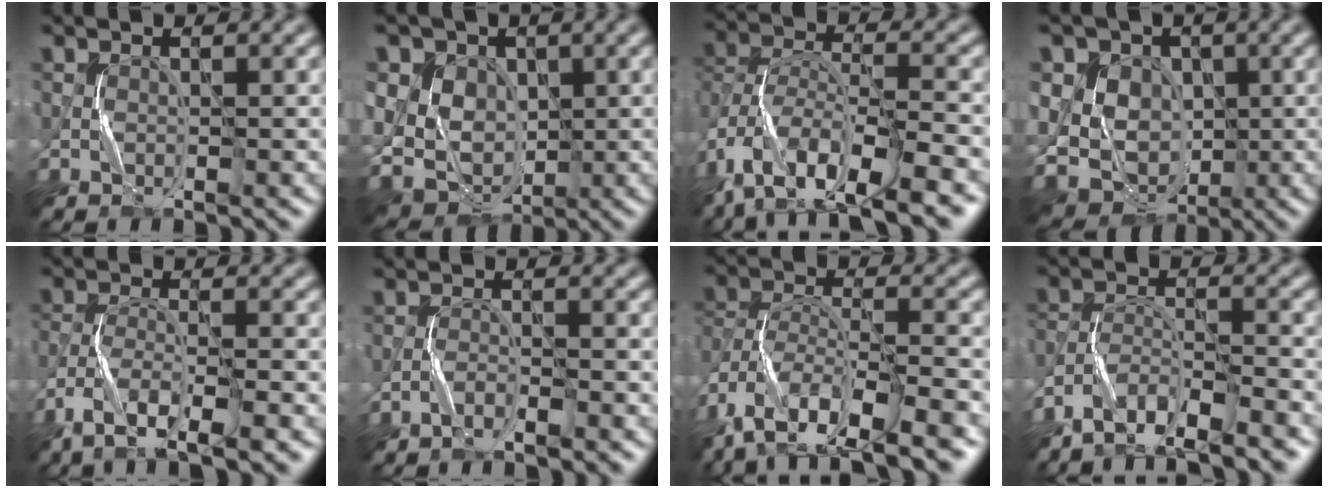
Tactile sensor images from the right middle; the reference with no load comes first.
{"total": 10.8, "force": [2.0, 9.2, 5.3], "torque": [-0.101, 0.036, 0.007]}
{"total": 13.7, "force": [-10.2, 5.4, 7.4], "torque": [-0.147, 0.005, -0.155]}
{"total": 11.9, "force": [1.4, 10.4, 5.6], "torque": [-0.115, 0.040, -0.002]}
{"total": 6.1, "force": [-4.6, 1.1, 3.8], "torque": [-0.075, -0.006, -0.083]}
{"total": 1.5, "force": [-1.3, -0.1, 0.7], "torque": [-0.013, 0.006, -0.023]}
{"total": 14.3, "force": [-11.4, 5.4, 6.7], "torque": [-0.130, 0.005, -0.161]}
{"total": 6.0, "force": [-5.4, 0.8, 2.5], "torque": [-0.047, -0.004, -0.098]}